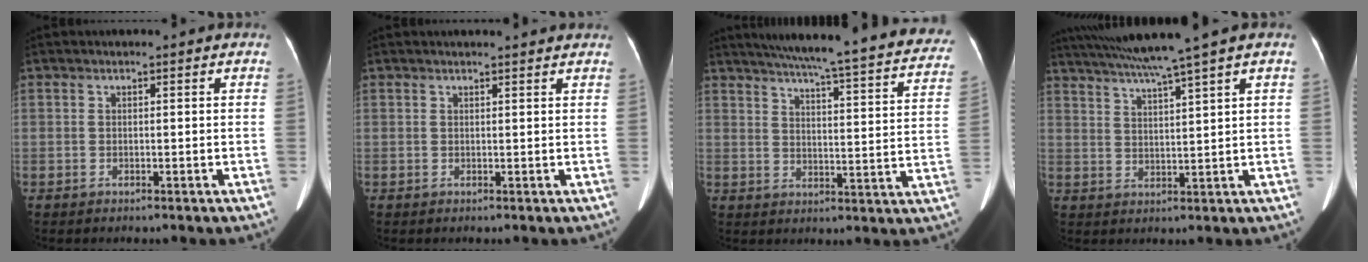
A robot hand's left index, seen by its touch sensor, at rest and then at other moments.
{"total": 4.0, "force": [3.8, 0.1, 1.2], "torque": [-0.012, 0.011, 0.036]}
{"total": 30.2, "force": [26.7, 2.8, 13.7], "torque": [-0.198, -0.059, 0.314]}
{"total": 10.0, "force": [7.9, -2.1, 5.7], "torque": [-0.097, 0.014, 0.128]}